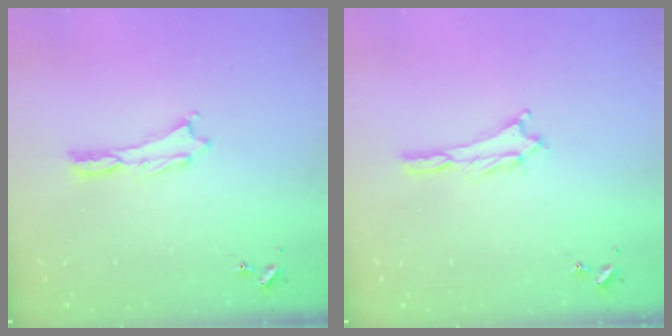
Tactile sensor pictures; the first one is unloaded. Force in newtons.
{"total": 0.7, "press": 0.7, "slide": 0.2}